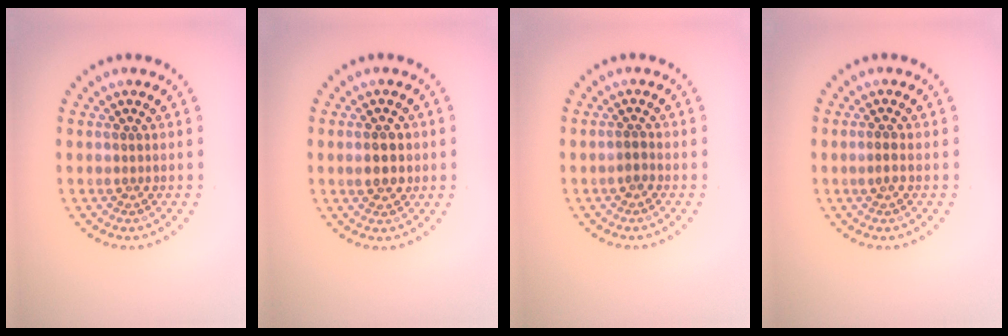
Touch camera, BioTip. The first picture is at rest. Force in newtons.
{"total": 2.3, "press": 2.3, "slide": 0.2}
{"total": 1.0, "press": 0.9, "slide": 0.4}
{"total": 0.9, "press": 0.8, "slide": 0.4}